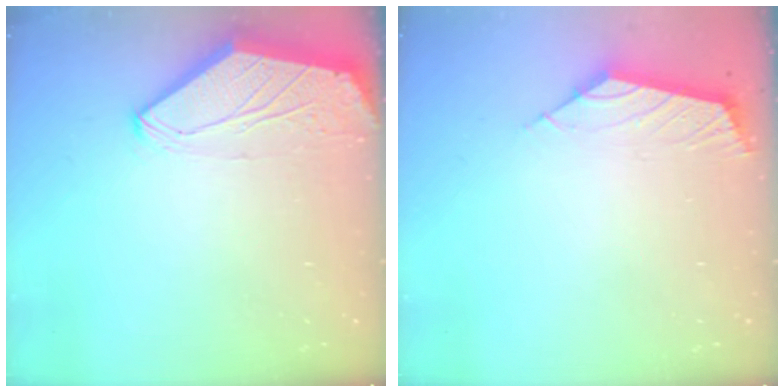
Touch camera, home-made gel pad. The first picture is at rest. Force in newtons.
{"total": 2.9, "press": 2.9, "slide": 0.7}